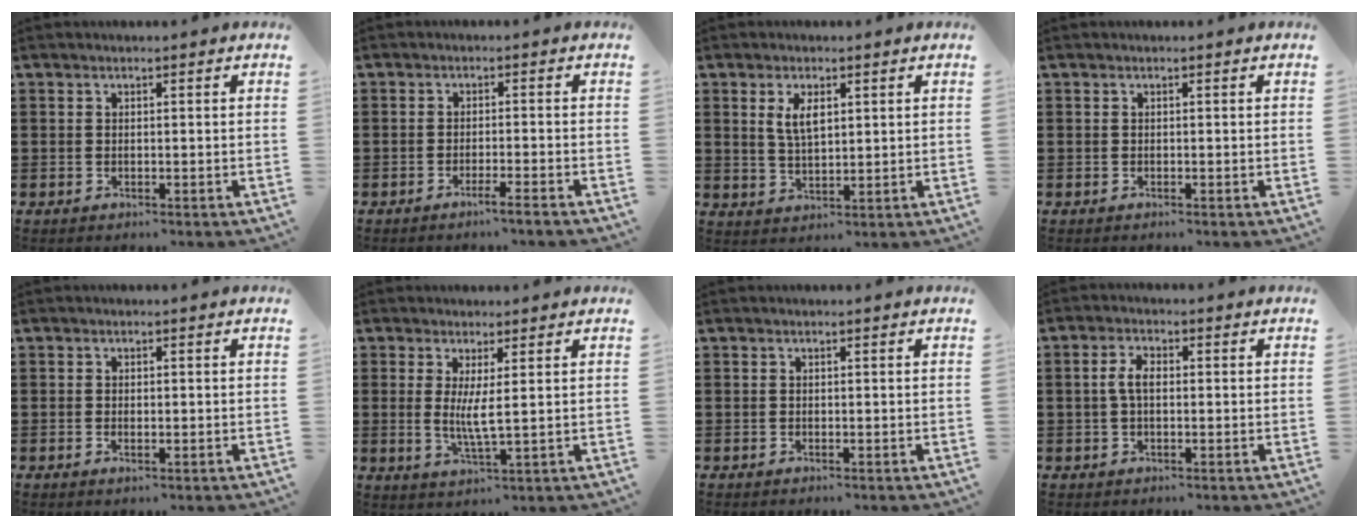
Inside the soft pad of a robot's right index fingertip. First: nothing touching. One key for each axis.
{"total": 2.3, "fx": -1.9, "fy": -0.3, "fz": 1.2, "tx": -0.021, "ty": -0.001, "tz": -0.035}
{"total": 4.2, "fx": 1.6, "fy": 1.8, "fz": 3.5, "tx": -0.074, "ty": 0.005, "tz": 0.027}
{"total": 0.0}
{"total": 0.8, "fx": -0.1, "fy": 0.4, "fz": 0.7, "tx": -0.016, "ty": -0.001, "tz": -0.001}
{"total": 4.2, "fx": 0.9, "fy": 0.3, "fz": 4.1, "tx": -0.078, "ty": -0.006, "tz": 0.015}
{"total": 0.0}
{"total": 3.5, "fx": 0.0, "fy": 1.8, "fz": 3.1, "tx": -0.069, "ty": 0.004, "tz": -0.003}